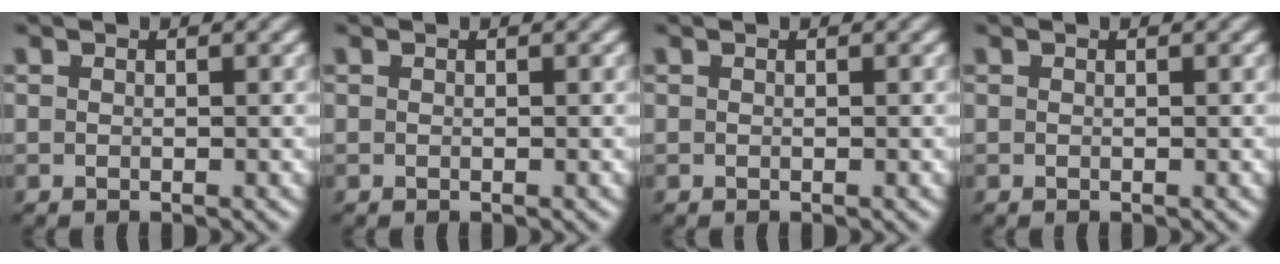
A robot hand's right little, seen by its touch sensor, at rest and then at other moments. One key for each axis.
{"total": 0.0}
{"total": 0.0}
{"total": 0.0}